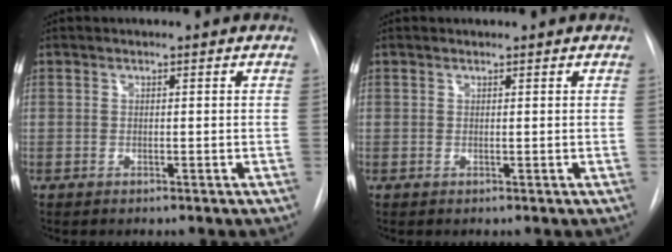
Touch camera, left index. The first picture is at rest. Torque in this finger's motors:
{"motor_torque": [-0.13, 0.09, -0.01, -0.01]}